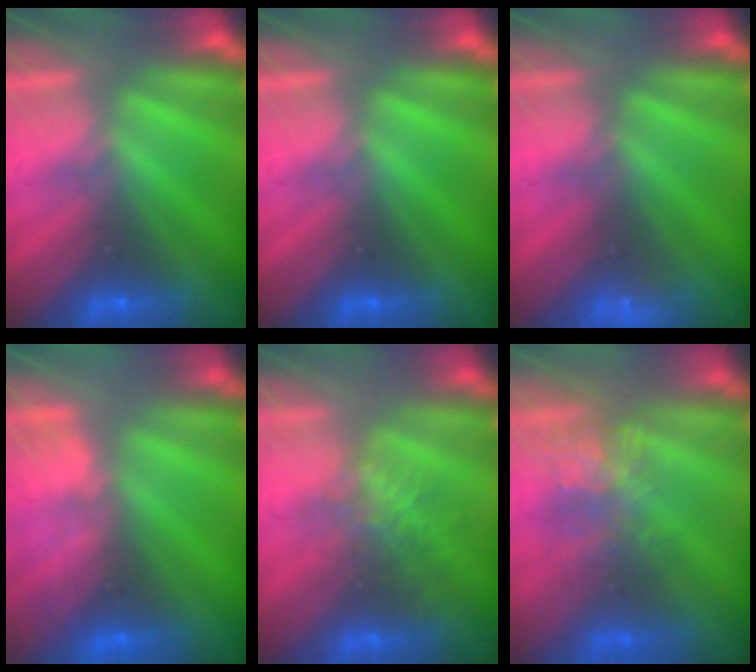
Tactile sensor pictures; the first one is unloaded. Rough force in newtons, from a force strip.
{"total": 0.0}
{"total": 2.9}
{"total": 11.8}
{"total": 3.8}
{"total": 3.7}